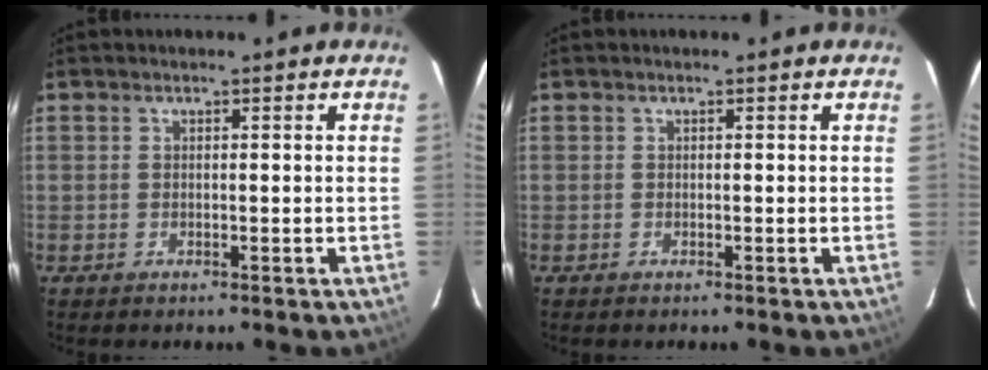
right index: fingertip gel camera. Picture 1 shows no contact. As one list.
[{"total": 0.0}]